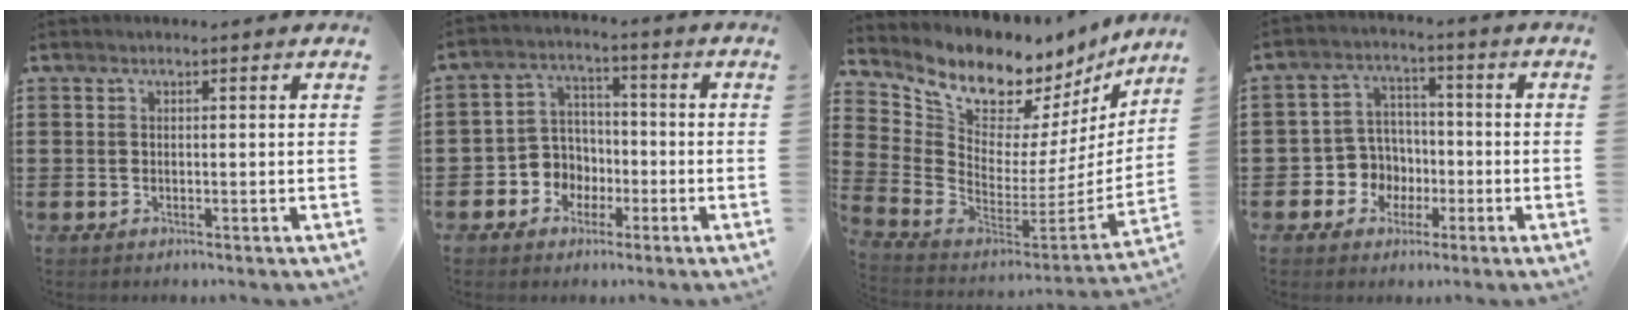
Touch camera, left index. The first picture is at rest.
{"total": 5.3, "force": [-2.1, 4.7, 1.1], "torque": [-0.040, 0.010, -0.045]}
{"total": 8.0, "force": [6.9, 3.2, 2.5], "torque": [-0.086, -0.075, 0.119]}
{"total": 5.8, "force": [-1.8, 5.4, 1.2], "torque": [-0.046, 0.013, -0.033]}